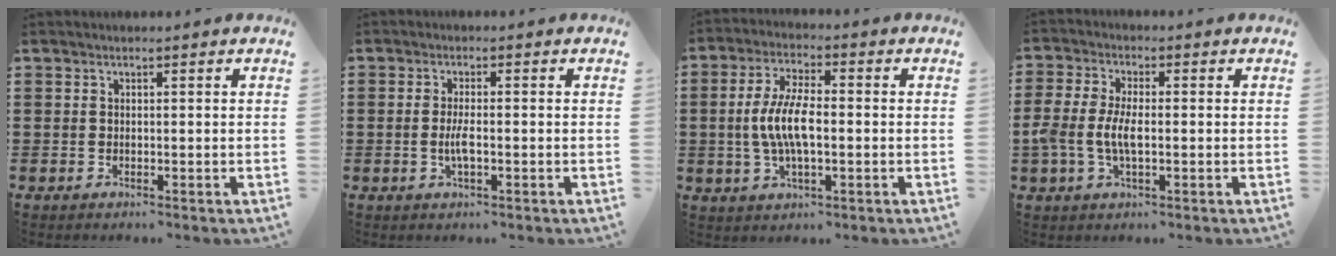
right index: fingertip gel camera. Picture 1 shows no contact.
{"total": 2.8, "force": [-0.6, 0.6, 2.7], "torque": [-0.060, -0.004, -0.016]}
{"total": 7.7, "force": [-0.7, 3.0, 7.1], "torque": [-0.159, -0.005, -0.022]}
{"total": 5.5, "force": [-1.1, 2.5, 4.8], "torque": [-0.116, -0.005, -0.028]}